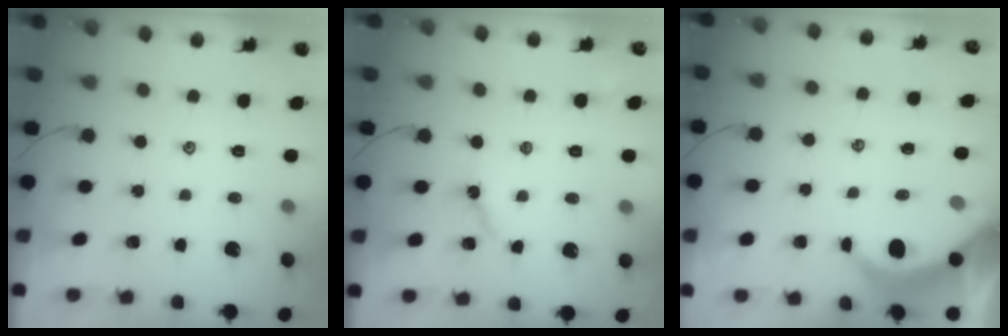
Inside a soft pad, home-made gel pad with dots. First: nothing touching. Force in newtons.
{"total": 3.4, "press": 3.3, "slide": 0.5}
{"total": 3.8, "press": 3.8, "slide": 0.4}